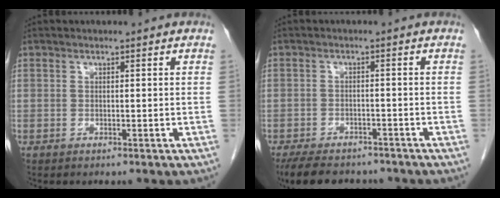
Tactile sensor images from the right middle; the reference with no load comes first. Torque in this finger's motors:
{"motor_torque": [0.75, -0.57, 0.18, 0.04]}